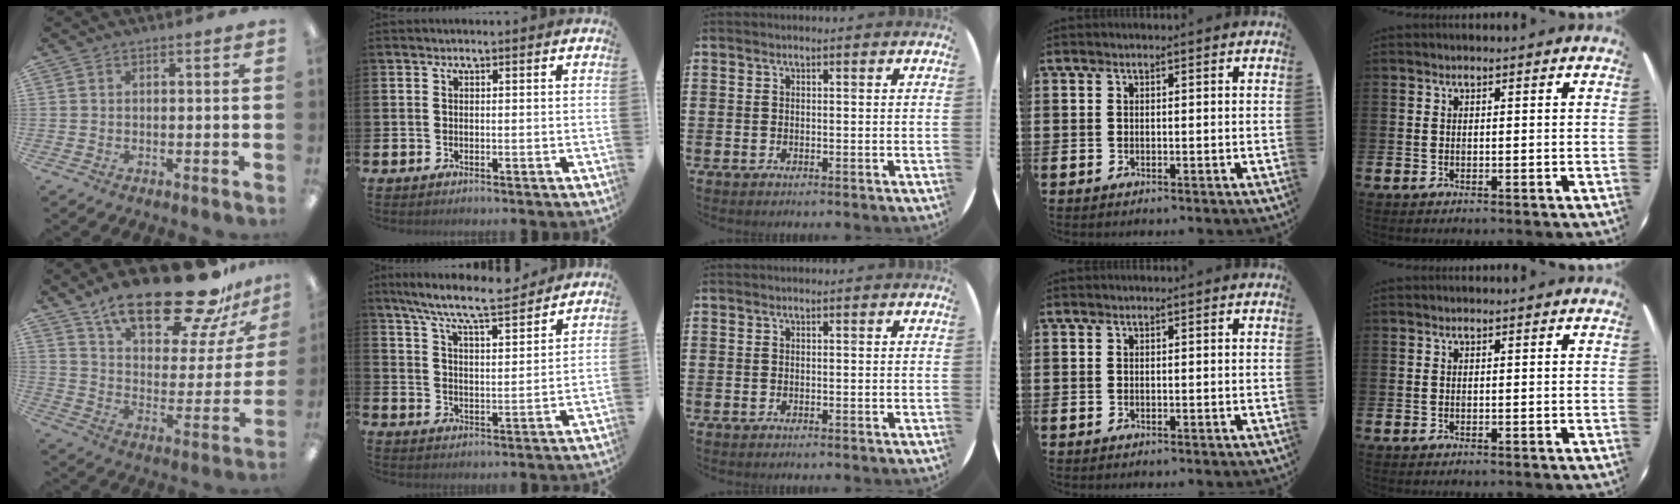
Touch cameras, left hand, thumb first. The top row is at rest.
{"thumb": {"total": 24.9, "force": [18.4, 8.3, 14.7], "torque": [-0.229, -0.120, 0.307]}, "index": {"total": 8.5, "force": [7.8, 0.6, 3.3], "torque": [-0.092, -0.044, 0.139]}}